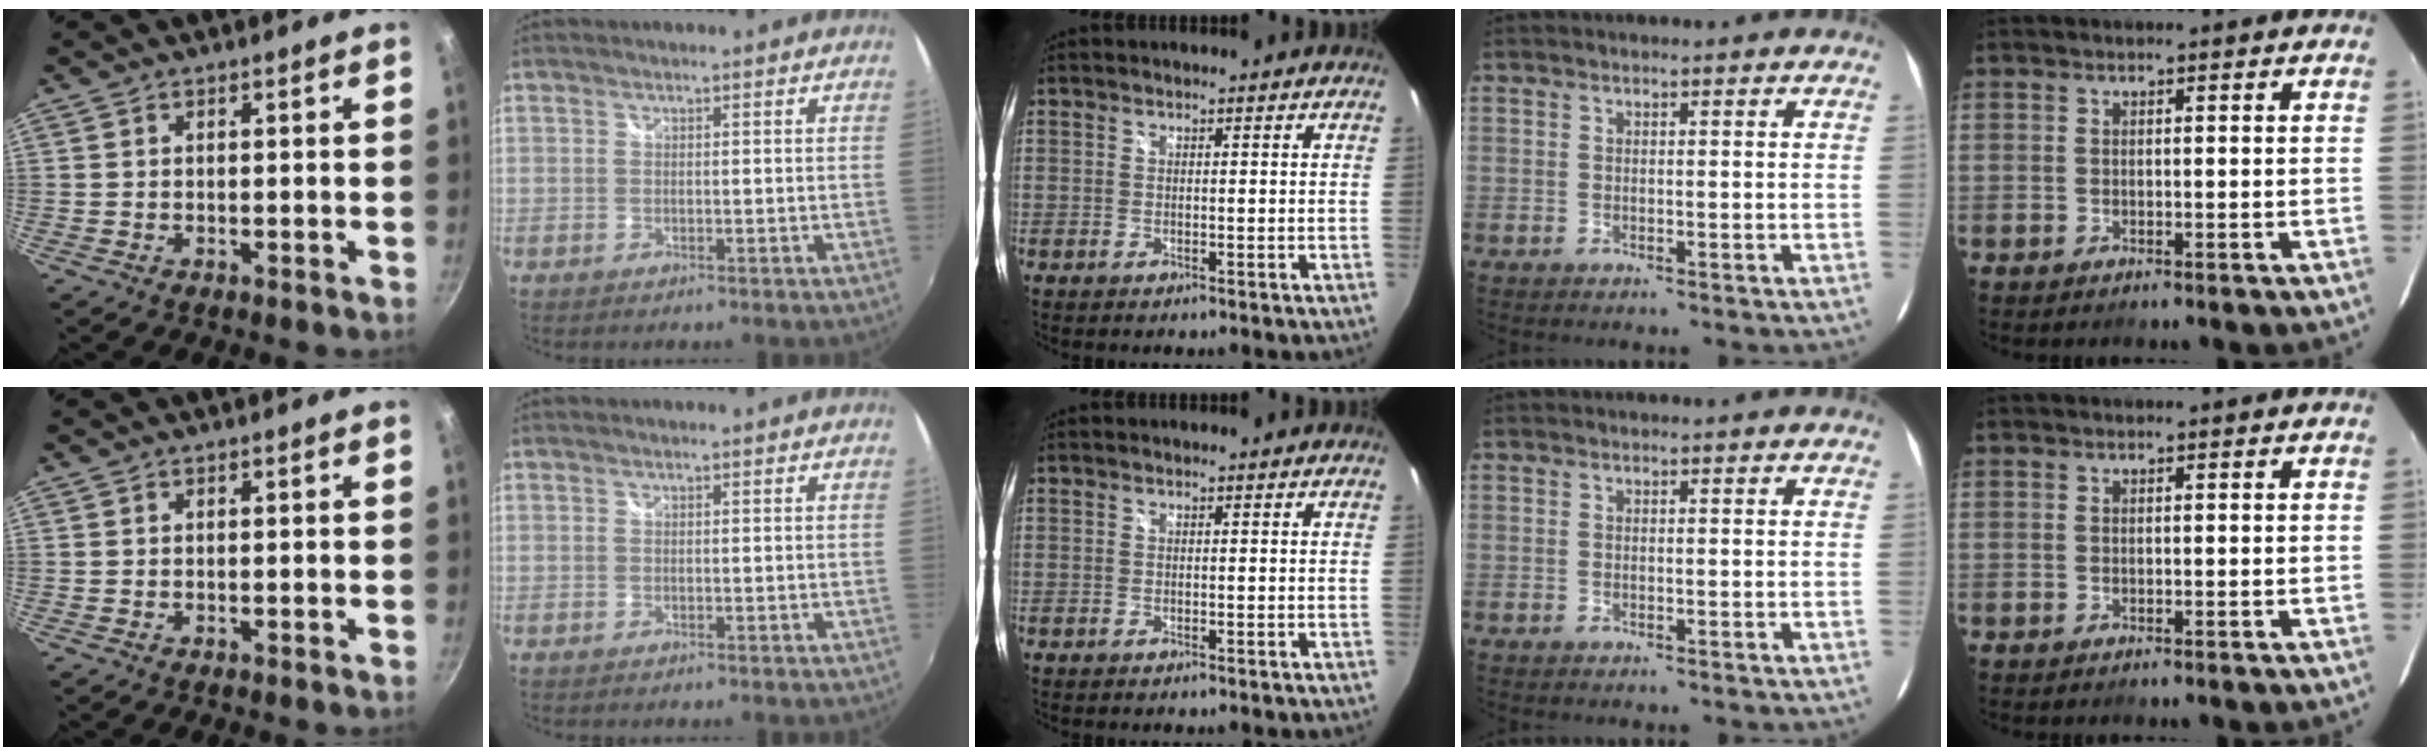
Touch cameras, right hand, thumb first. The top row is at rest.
{}